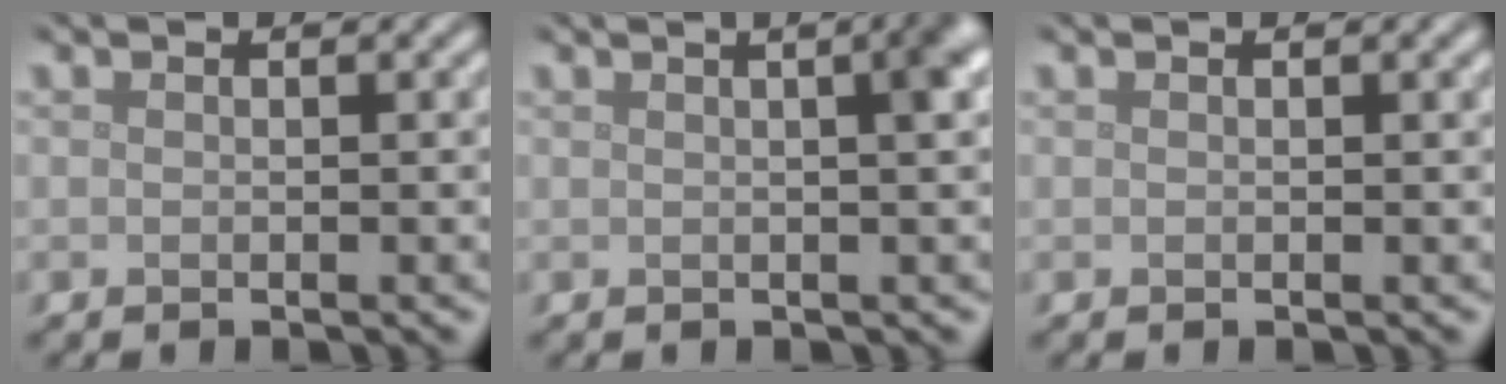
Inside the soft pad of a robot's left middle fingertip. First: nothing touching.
{"total": 5.6, "force": [1.6, 2.6, 4.7], "torque": [-0.013, 0.040, -0.013]}
{"total": 0.6, "force": [0.4, 0.1, 0.4], "torque": [-0.005, 0.004, 0.006]}